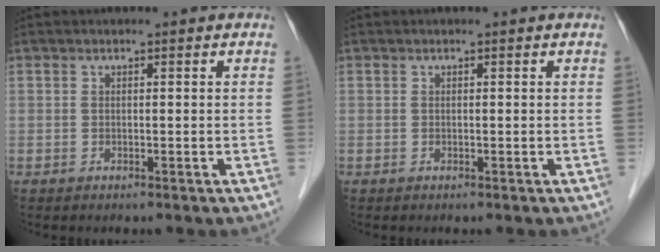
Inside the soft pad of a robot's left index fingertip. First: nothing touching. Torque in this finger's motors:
{"motor_torque": [-0.19, 0.19, -0.01, 0.00]}